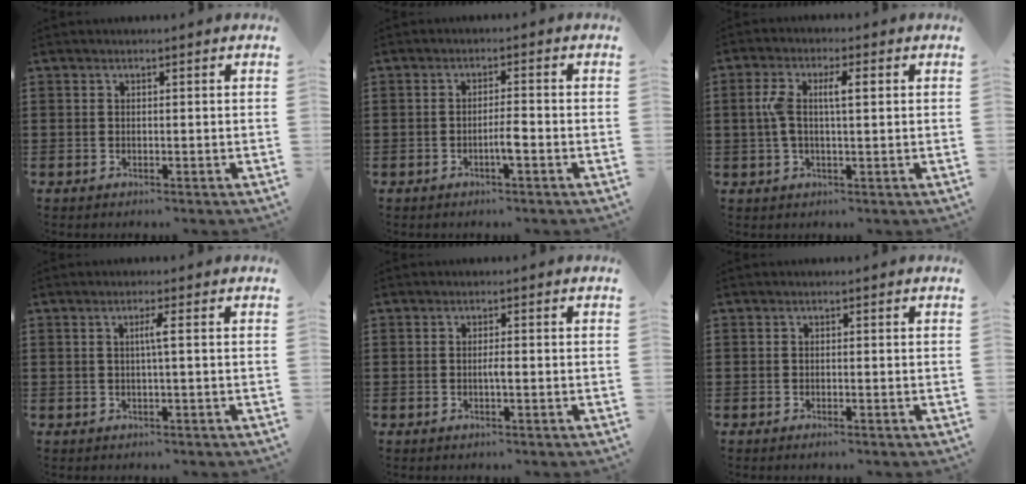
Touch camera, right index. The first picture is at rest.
{"total": 2.8, "force": [-1.2, 0.2, 2.5], "torque": [-0.045, 0.000, -0.022]}
{"total": 5.2, "force": [0.6, 1.8, 4.9], "torque": [-0.110, 0.003, 0.002]}
{"total": 2.0, "force": [0.0, -0.4, 2.0], "torque": [-0.038, -0.003, -0.004]}
{"total": 1.4, "force": [-0.4, 0.0, 1.4], "torque": [-0.027, -0.004, -0.007]}
{"total": 0.6, "force": [-0.5, 0.0, 0.3], "torque": [-0.007, -0.002, -0.010]}